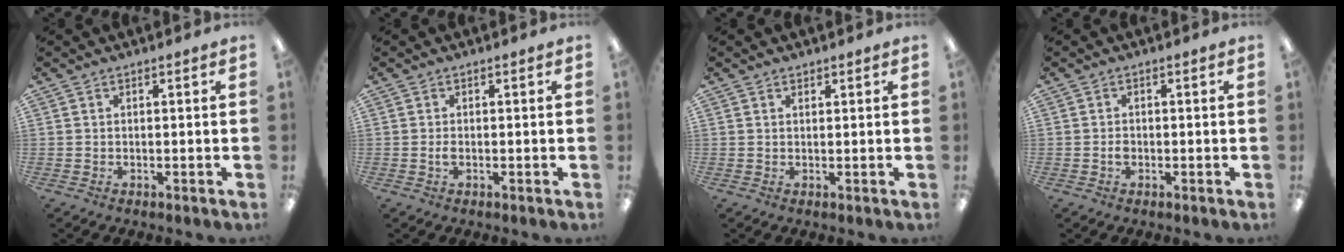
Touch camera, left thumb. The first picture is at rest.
{"total": 1.1, "force": [-0.2, 0.5, 1.0], "torque": [-0.018, 0.000, -0.004]}
{"total": 0.8, "force": [0.8, 0.3, 0.1], "torque": [-0.001, -0.001, 0.015]}
{"total": 1.0, "force": [-0.3, 0.7, 0.8], "torque": [-0.015, 0.002, -0.006]}